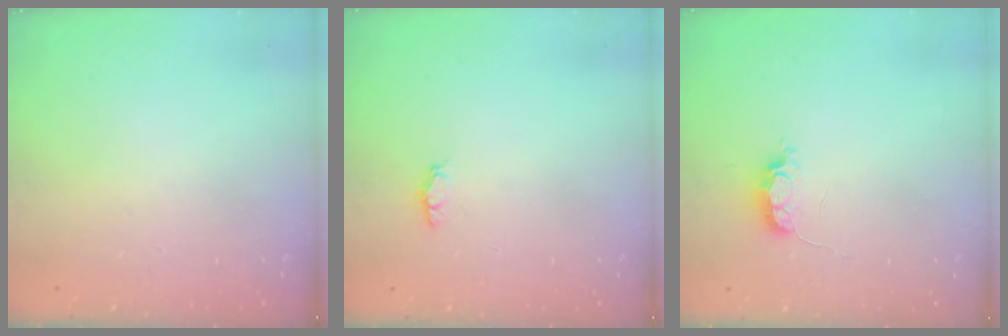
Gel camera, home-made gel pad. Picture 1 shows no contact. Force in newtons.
{"total": 3.7, "press": 3.3, "slide": 1.6}
{"total": 4.5, "press": 4.4, "slide": 0.6}